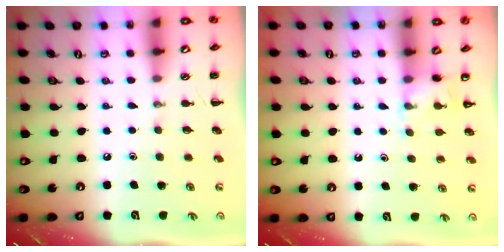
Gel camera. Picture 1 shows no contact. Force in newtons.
{"total": 5.3, "press": 5.1, "slide": 1.4}